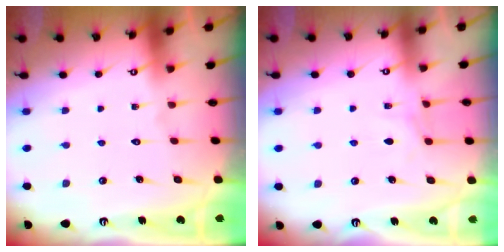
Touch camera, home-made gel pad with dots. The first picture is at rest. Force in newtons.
{"total": 4.8, "press": 4.8, "slide": 0.4}